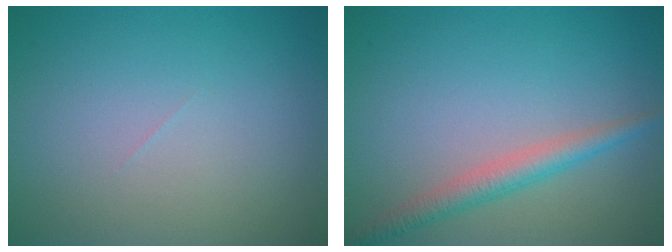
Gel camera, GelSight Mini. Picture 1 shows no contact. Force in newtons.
{"total": 2.8, "press": 2.8, "slide": 0.1}